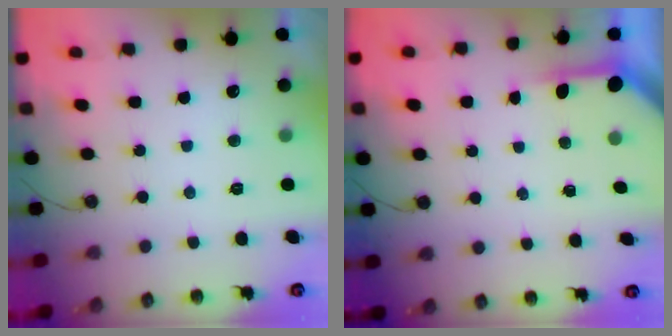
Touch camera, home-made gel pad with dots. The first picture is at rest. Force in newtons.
{"total": 3.9, "press": 3.8, "slide": 0.4}